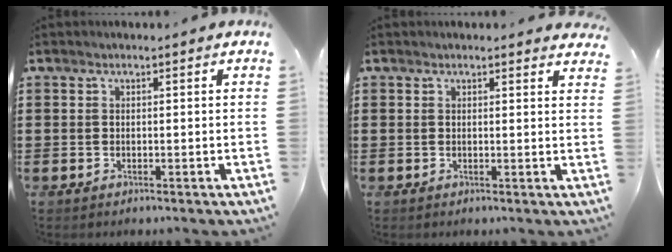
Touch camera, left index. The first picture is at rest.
{"total": 1.2, "force": [1.1, 0.3, 0.2], "torque": [-0.006, 0.001, 0.023]}